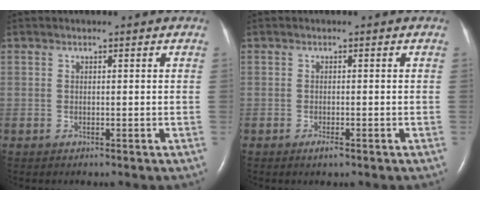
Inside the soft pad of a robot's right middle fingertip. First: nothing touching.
{"total": 1.3, "force": [-0.8, 0.2, 0.9], "torque": [-0.022, -0.003, -0.013]}